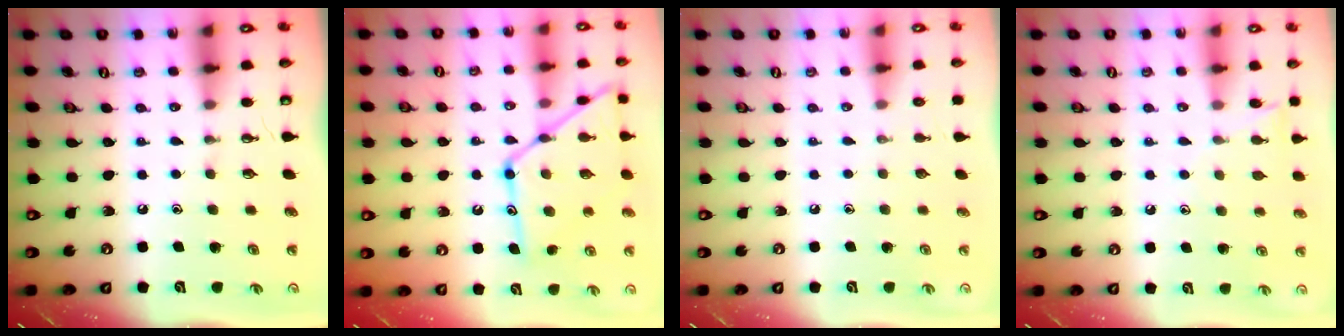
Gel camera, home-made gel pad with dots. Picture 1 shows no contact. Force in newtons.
{"total": 17.1, "press": 17.1, "slide": 1.3}
{"total": 0.0}
{"total": 5.7, "press": 5.6, "slide": 0.6}